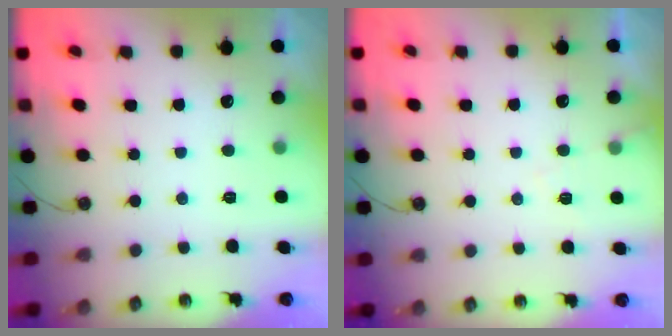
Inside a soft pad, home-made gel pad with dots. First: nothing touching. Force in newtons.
{"total": 4.0, "press": 4.0, "slide": 0.6}